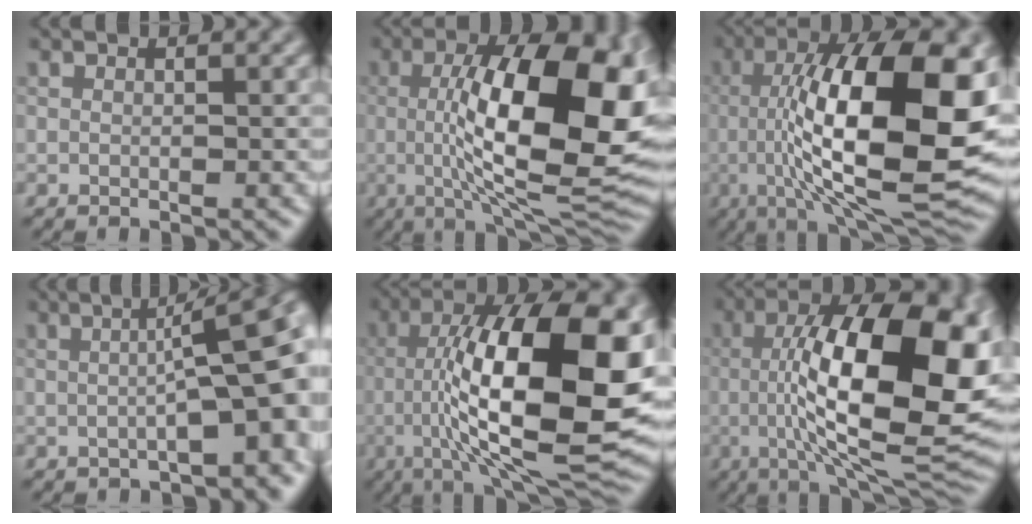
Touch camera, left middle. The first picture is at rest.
{"total": 15.1, "force": [0.6, 5.2, 14.1], "torque": [-0.202, 0.004, 0.005]}
{"total": 16.4, "force": [-0.2, 5.2, 15.6], "torque": [-0.244, 0.021, -0.005]}
{"total": 9.5, "force": [-0.6, 2.7, 9.0], "torque": [-0.109, 0.016, -0.010]}
{"total": 16.5, "force": [-0.9, 5.0, 15.7], "torque": [-0.246, 0.029, -0.014]}
{"total": 16.8, "force": [0.6, 5.8, 15.8], "torque": [-0.237, 0.019, 0.006]}